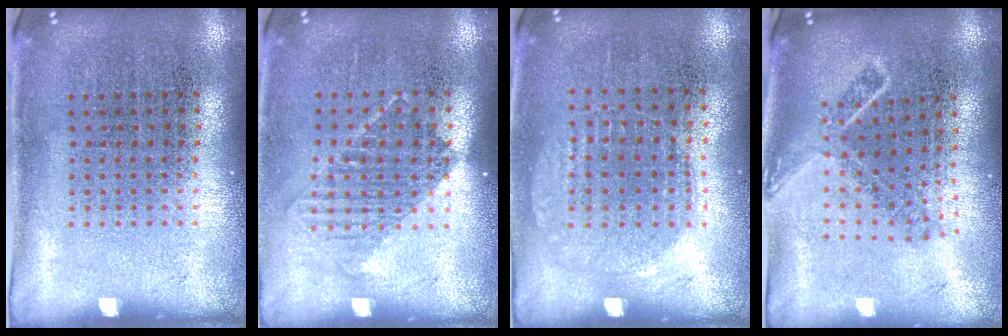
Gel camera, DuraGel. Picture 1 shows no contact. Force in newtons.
{"total": 1.2, "press": 1.0, "slide": 0.7}
{"total": 1.0, "press": 0.9, "slide": 0.4}
{"total": 1.8, "press": 1.3, "slide": 1.2}